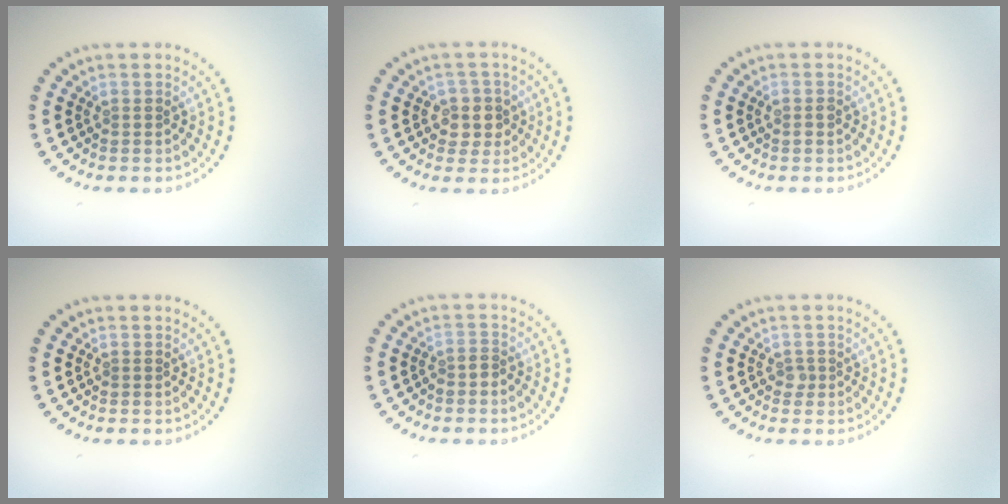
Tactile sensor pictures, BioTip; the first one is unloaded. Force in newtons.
{"total": 2.6, "press": 2.3, "slide": 1.1}
{"total": 0.8, "press": 0.7, "slide": 0.3}
{"total": 0.0}
{"total": 0.9, "press": 0.6, "slide": 0.7}
{"total": 0.8, "press": 0.6, "slide": 0.5}